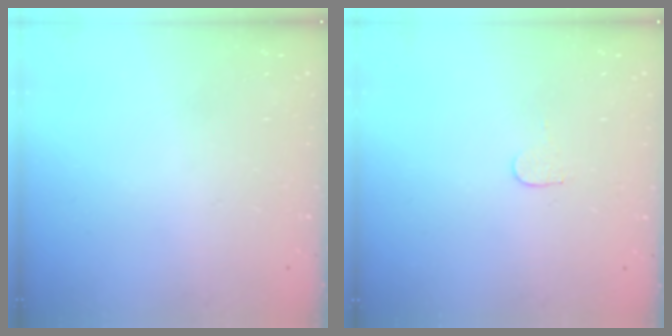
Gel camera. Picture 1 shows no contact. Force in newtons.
{"total": 4.9, "press": 4.9, "slide": 0.3}